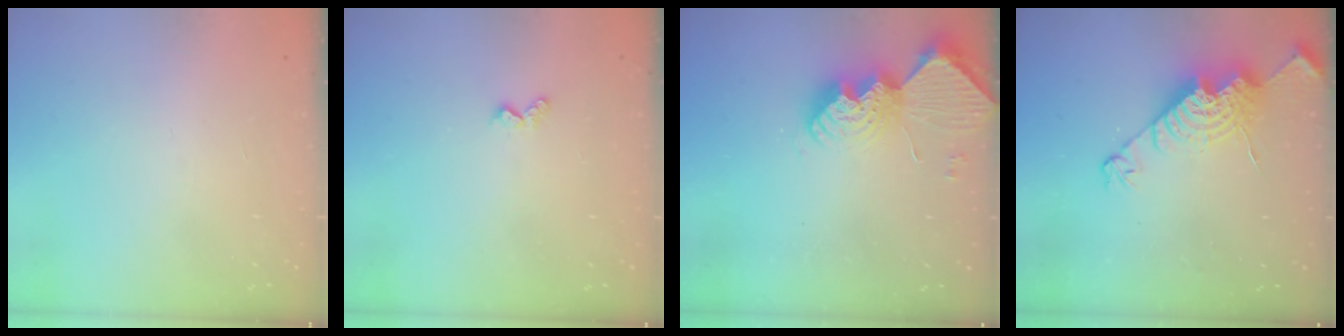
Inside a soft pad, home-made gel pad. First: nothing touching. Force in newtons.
{"total": 4.1, "press": 4.1, "slide": 0.6}
{"total": 13.0, "press": 12.9, "slide": 1.2}
{"total": 14.7, "press": 14.7, "slide": 1.2}